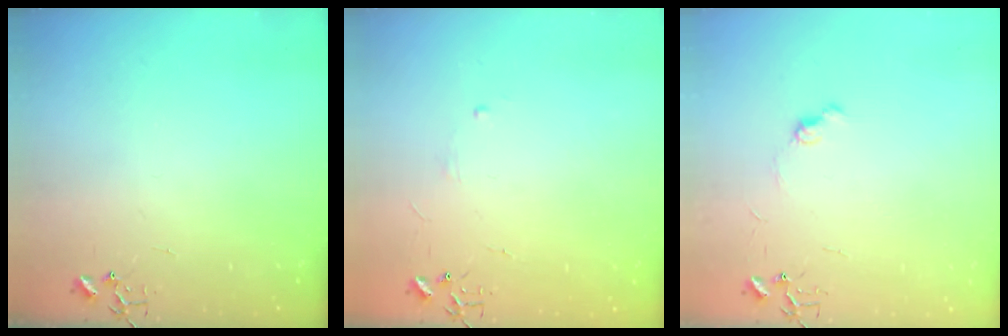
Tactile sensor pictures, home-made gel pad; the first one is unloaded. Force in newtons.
{"total": 2.9, "press": 2.8, "slide": 0.5}
{"total": 5.8, "press": 5.7, "slide": 0.6}